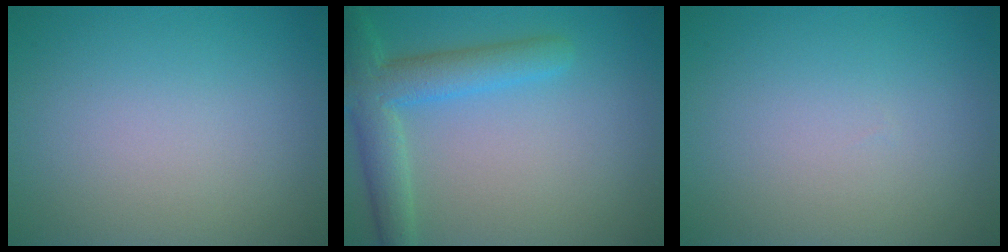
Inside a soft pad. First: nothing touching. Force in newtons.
{"total": 5.3, "press": 5.2, "slide": 0.4}
{"total": 0.0}